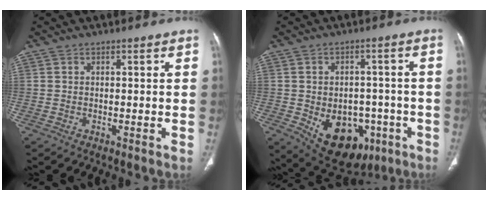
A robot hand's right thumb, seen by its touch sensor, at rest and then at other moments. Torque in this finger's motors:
{"motor_torque": [-0.20, 0.65, -0.10, 0.13, 0.10]}